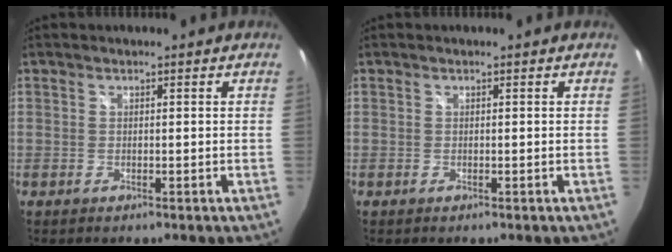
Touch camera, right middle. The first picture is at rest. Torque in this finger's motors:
{"motor_torque": [0.16, -0.24, 0.00, 0.01]}